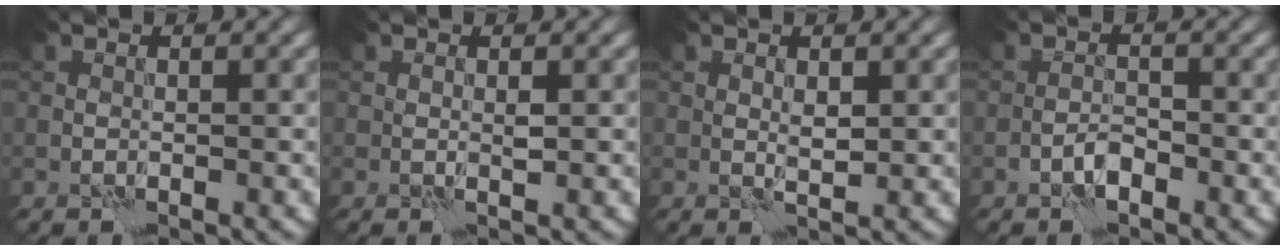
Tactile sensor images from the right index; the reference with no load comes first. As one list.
[{"total": 0.8, "force": [0.1, 0.2, 0.8], "torque": [-0.017, -0.001, 0.002]}, {"total": 1.2, "force": [0.4, 0.4, 1.1], "torque": [-0.022, -0.003, 0.009]}, {"total": 1.7, "force": [-1.2, 0.6, 1.1], "torque": [-0.021, 0.006, -0.024]}]